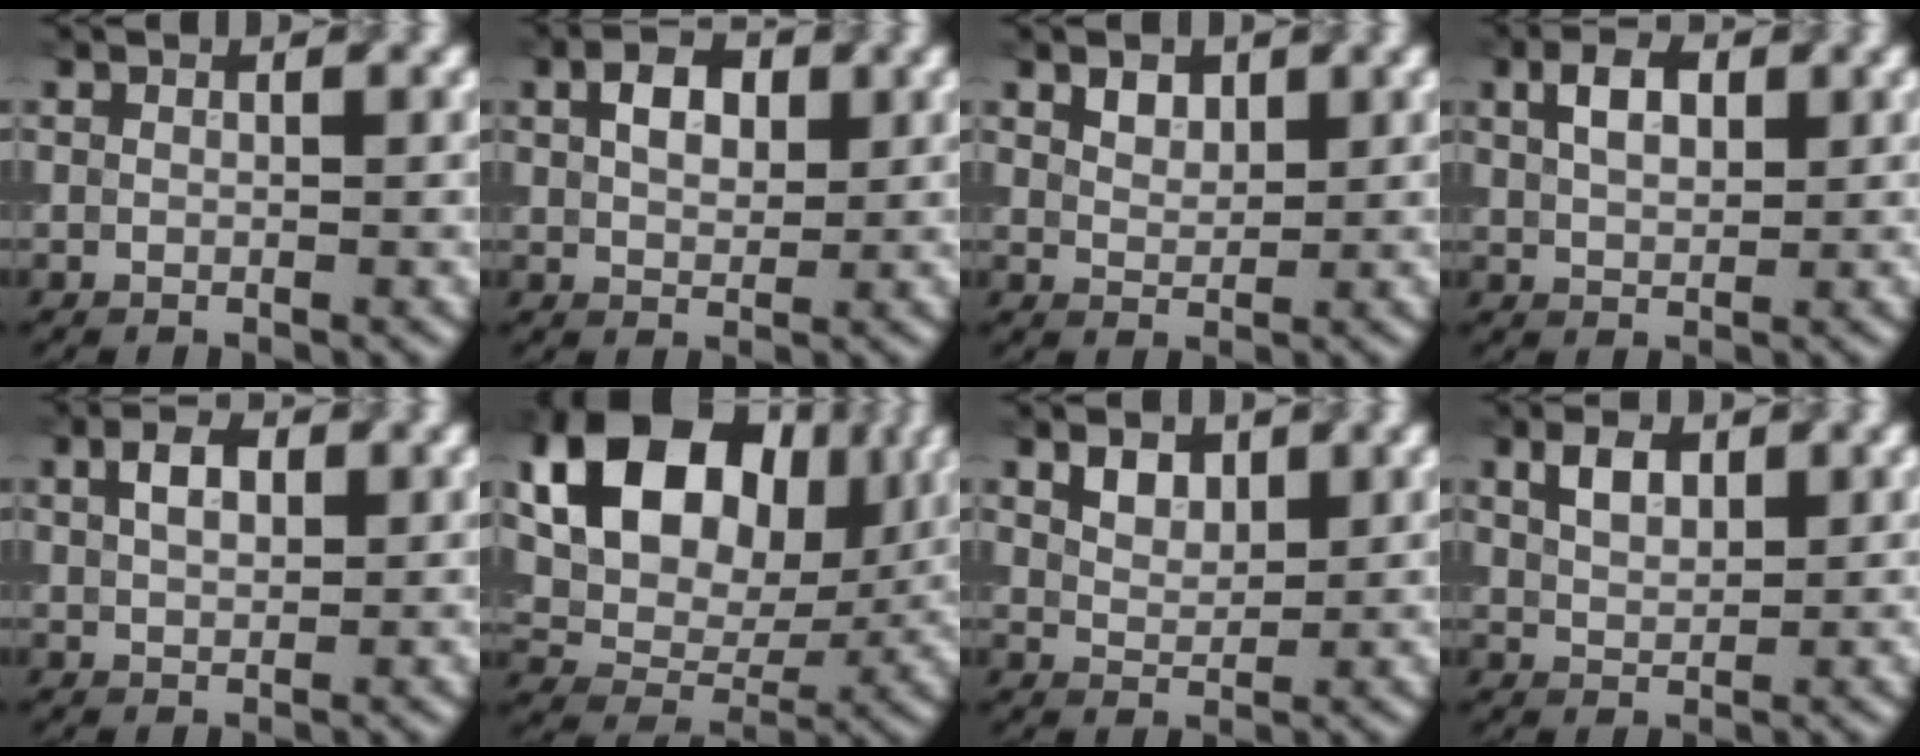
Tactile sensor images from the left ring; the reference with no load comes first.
{"total": 3.5, "force": [1.1, 2.2, 2.5], "torque": [-0.045, 0.006, 0.017]}
{"total": 1.8, "force": [1.2, 1.1, 0.8], "torque": [-0.015, 0.002, 0.024]}
{"total": 3.5, "force": [1.3, 2.1, 2.6], "torque": [-0.049, 0.007, 0.024]}
{"total": 2.9, "force": [1.0, 1.7, 2.1], "torque": [-0.042, 0.006, 0.018]}
{"total": 14.8, "force": [5.0, 10.3, 9.4], "torque": [-0.169, 0.031, 0.083]}
{"total": 2.4, "force": [1.4, 1.4, 1.3], "torque": [-0.025, 0.001, 0.027]}
{"total": 2.8, "force": [1.3, 1.6, 1.8], "torque": [-0.036, 0.004, 0.027]}